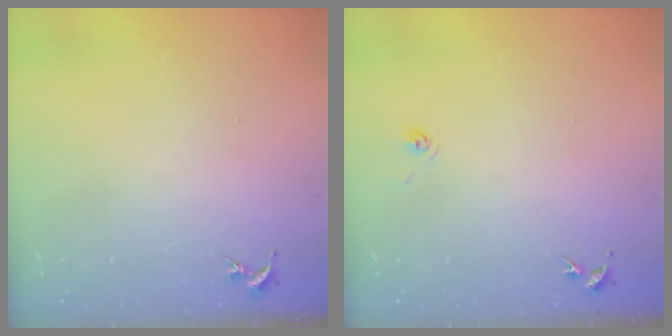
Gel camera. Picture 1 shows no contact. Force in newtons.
{"total": 3.3, "press": 2.8, "slide": 1.7}